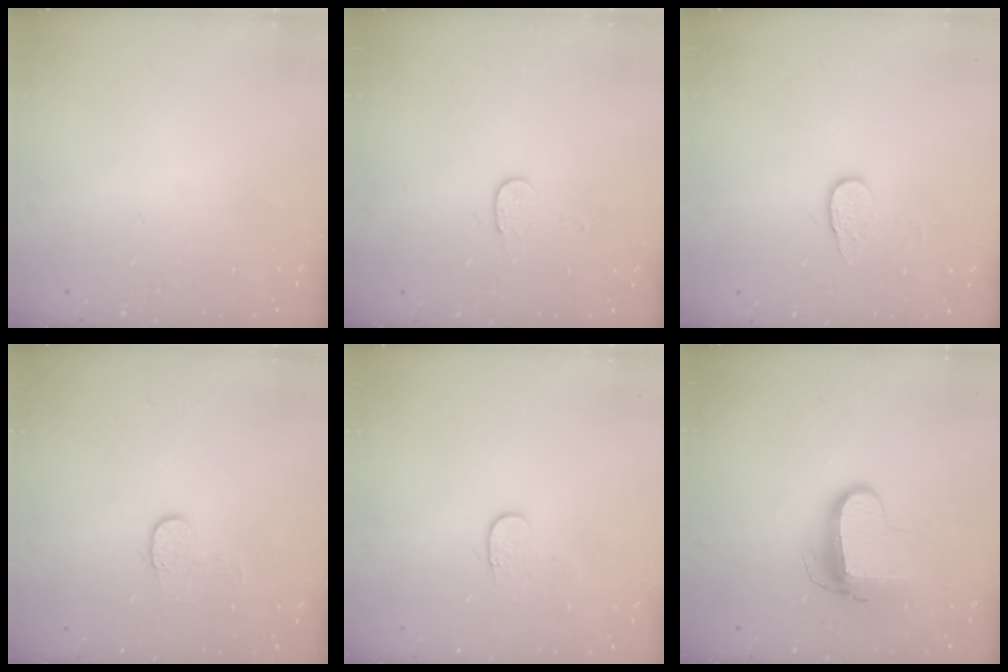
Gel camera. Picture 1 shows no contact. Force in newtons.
{"total": 2.7, "press": 2.7, "slide": 0.2}
{"total": 4.3, "press": 4.3, "slide": 0.4}
{"total": 5.7, "press": 5.7, "slide": 0.5}
{"total": 4.1, "press": 4.1, "slide": 0.4}
{"total": 9.5, "press": 9.5, "slide": 0.8}